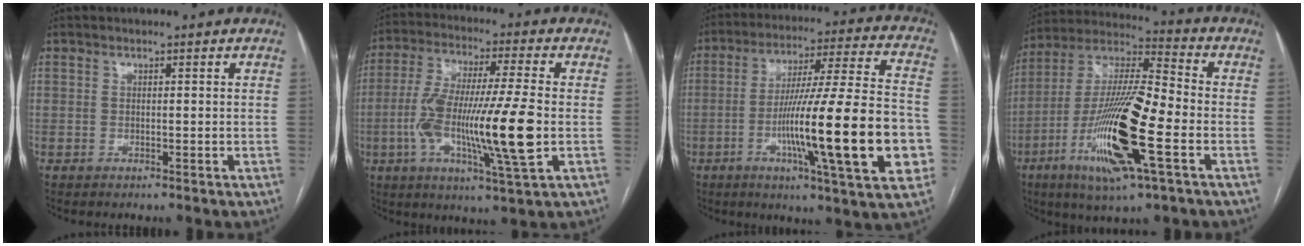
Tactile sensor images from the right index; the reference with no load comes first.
{"total": 17.0, "force": [-3.0, 1.0, 16.8], "torque": [-0.319, -0.009, -0.056]}
{"total": 23.6, "force": [-5.8, 1.0, 22.9], "torque": [-0.329, -0.008, -0.092]}
{"total": 19.9, "force": [-6.6, 2.4, 18.6], "torque": [-0.385, -0.022, -0.122]}